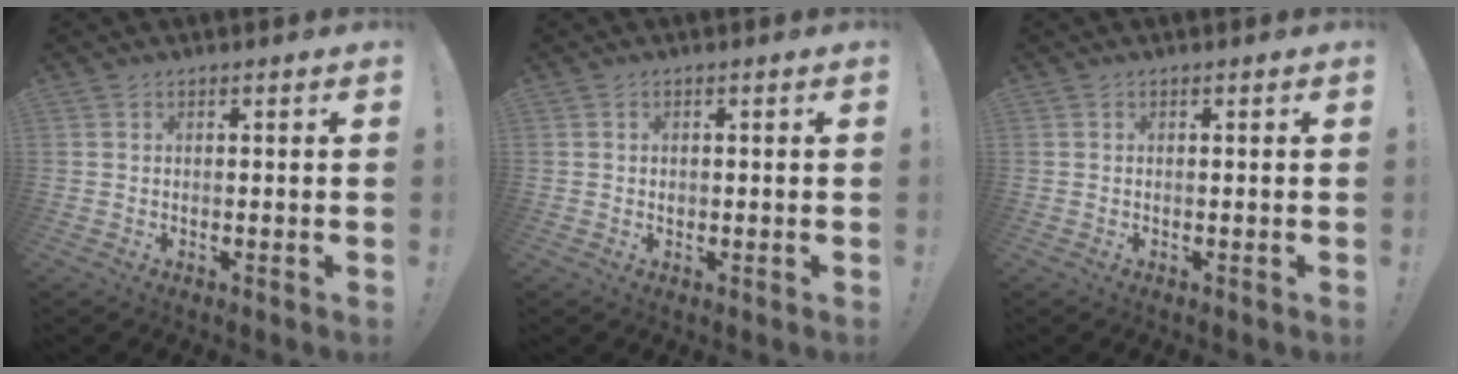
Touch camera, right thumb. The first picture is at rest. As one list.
[{"total": 0.8, "force": [0.2, 0.8, 0.1], "torque": [0.004, 0.001, 0.001]}, {"total": 0.0}]